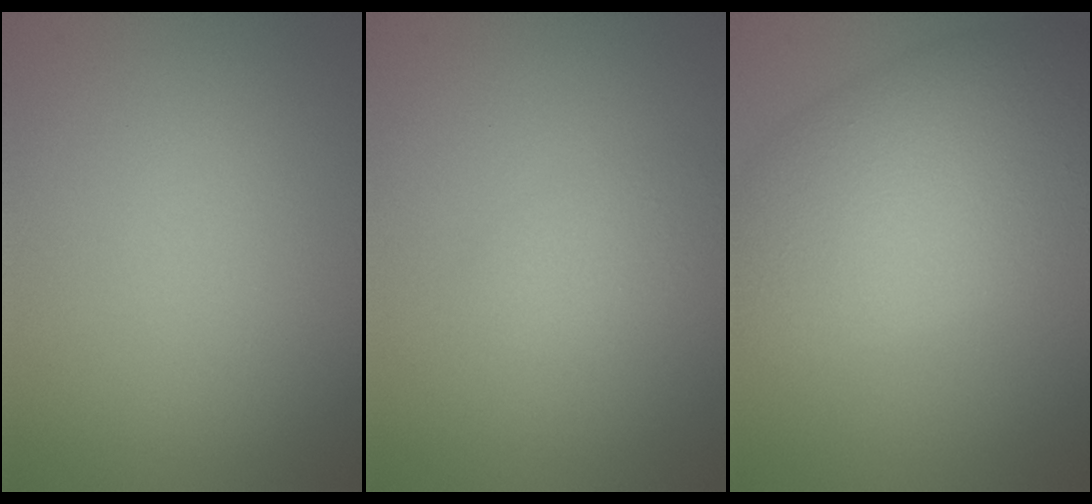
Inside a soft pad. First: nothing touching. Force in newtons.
{"total": 1.6, "press": 1.6, "slide": 0.0}
{"total": 10.3, "press": 10.3, "slide": 0.5}